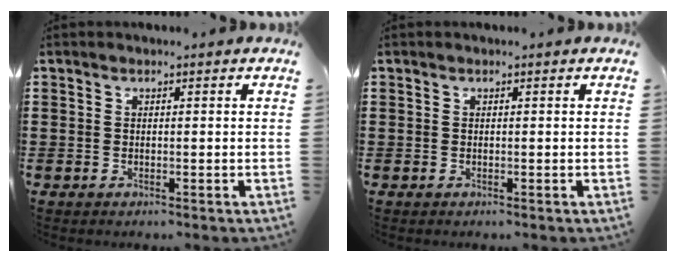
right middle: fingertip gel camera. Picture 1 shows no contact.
{"total": 0.0}